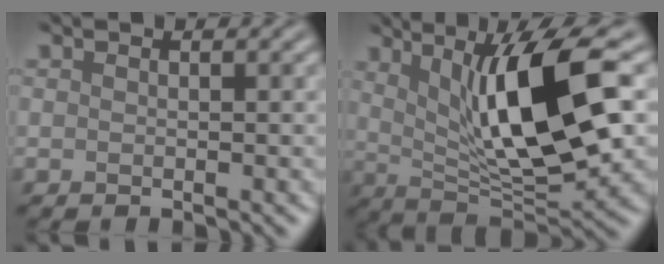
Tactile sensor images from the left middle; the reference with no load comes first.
{"total": 11.3, "force": [2.8, 3.1, 10.5], "torque": [-0.171, -0.002, 0.053]}